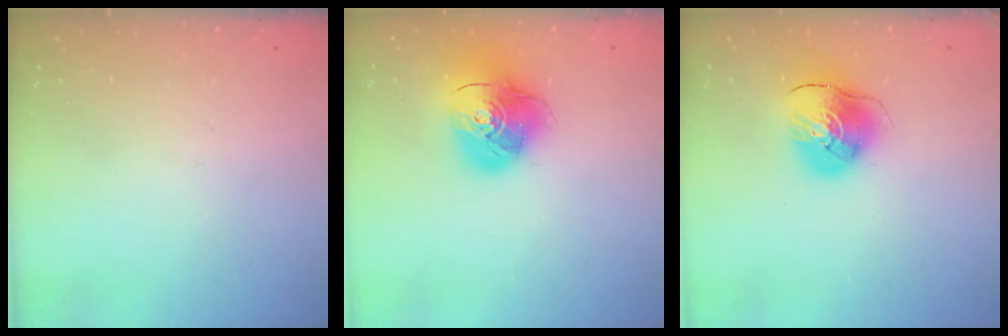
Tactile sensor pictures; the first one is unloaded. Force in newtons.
{"total": 16.0, "press": 15.9, "slide": 1.8}
{"total": 9.8, "press": 9.7, "slide": 1.6}